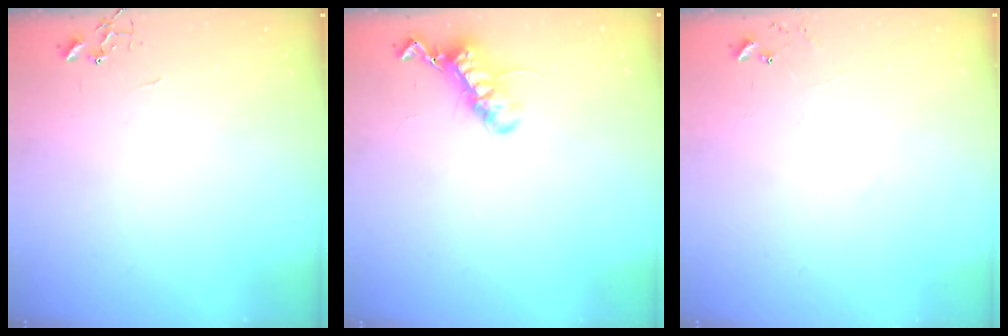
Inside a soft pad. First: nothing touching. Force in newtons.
{"total": 12.2, "press": 12.2, "slide": 0.9}
{"total": 6.3, "press": 6.3, "slide": 0.5}